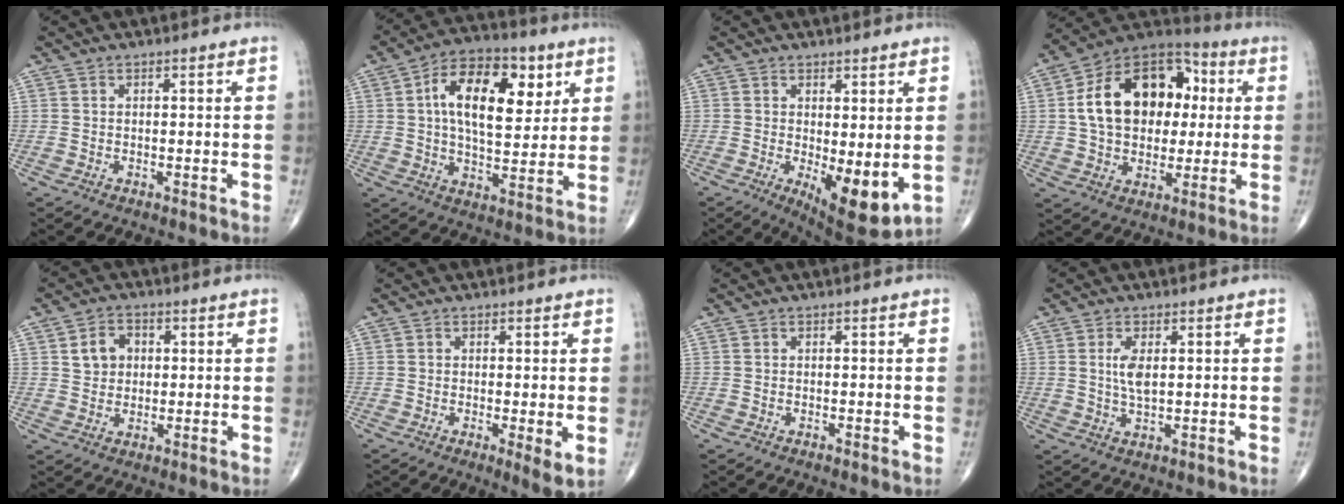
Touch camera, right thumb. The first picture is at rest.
{"total": 16.6, "force": [5.0, 8.8, 13.2], "torque": [-0.185, -0.004, 0.078]}
{"total": 9.7, "force": [-1.2, 3.6, 9.0], "torque": [-0.125, -0.028, -0.006]}
{"total": 20.6, "force": [3.0, 14.1, 14.7], "torque": [-0.210, 0.023, 0.047]}
{"total": 5.5, "force": [1.4, 4.4, 3.0], "torque": [-0.033, 0.000, 0.022]}
{"total": 3.6, "force": [-0.3, 0.7, 3.5], "torque": [-0.061, -0.015, -0.010]}
{"total": 0.0}
{"total": 4.1, "force": [0.8, 1.6, 3.7], "torque": [-0.077, -0.007, 0.018]}